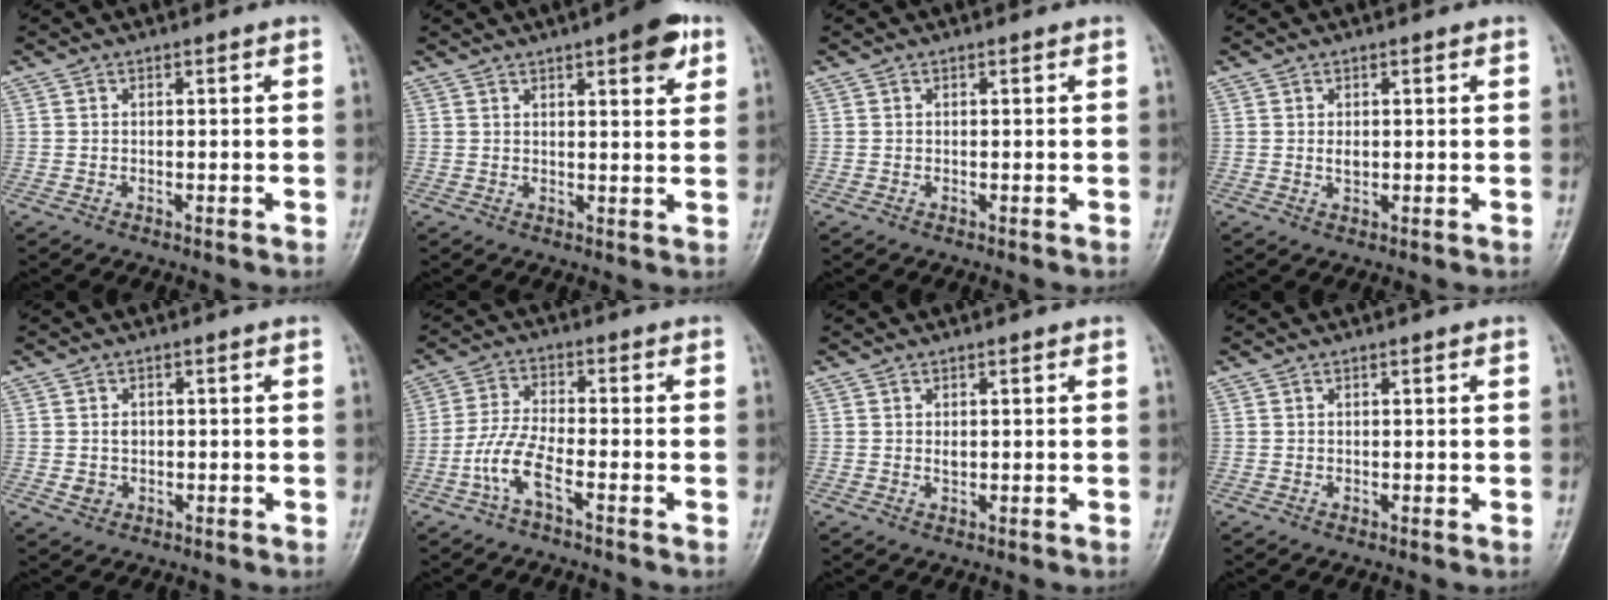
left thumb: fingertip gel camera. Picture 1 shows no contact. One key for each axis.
{"total": 7.4, "fx": 3.9, "fy": 2.3, "fz": 5.8, "tx": -0.059, "ty": -0.013, "tz": 0.045}
{"total": 0.0}
{"total": 1.3, "fx": 0.0, "fy": 0.9, "fz": 1.0, "tx": -0.011, "ty": -0.001, "tz": 0.001}
{"total": 2.5, "fx": -0.2, "fy": 2.2, "fz": 1.2, "tx": -0.009, "ty": 0.002, "tz": 0.001}
{"total": 6.4, "fx": -3.3, "fy": 1.6, "fz": 5.2, "tx": -0.128, "ty": 0.021, "tz": -0.072}
{"total": 0.9, "fx": 0.1, "fy": 0.6, "fz": 0.7, "tx": -0.007, "ty": -0.001, "tz": 0.003}
{"total": 0.0}